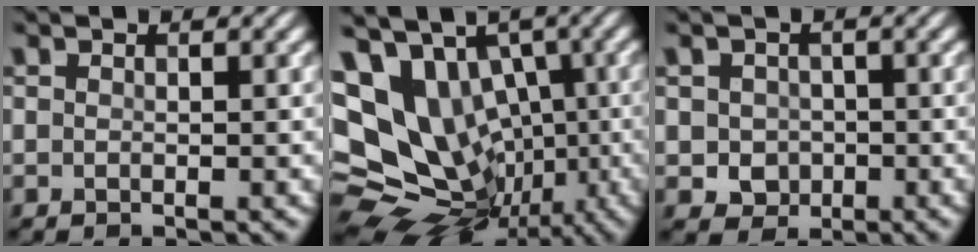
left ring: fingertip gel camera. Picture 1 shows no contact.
{"total": 18.2, "force": [0.9, 14.4, 11.1], "torque": [-0.201, 0.025, 0.018]}
{"total": 2.4, "force": [-0.4, 2.2, 1.0], "torque": [-0.014, -0.004, -0.007]}